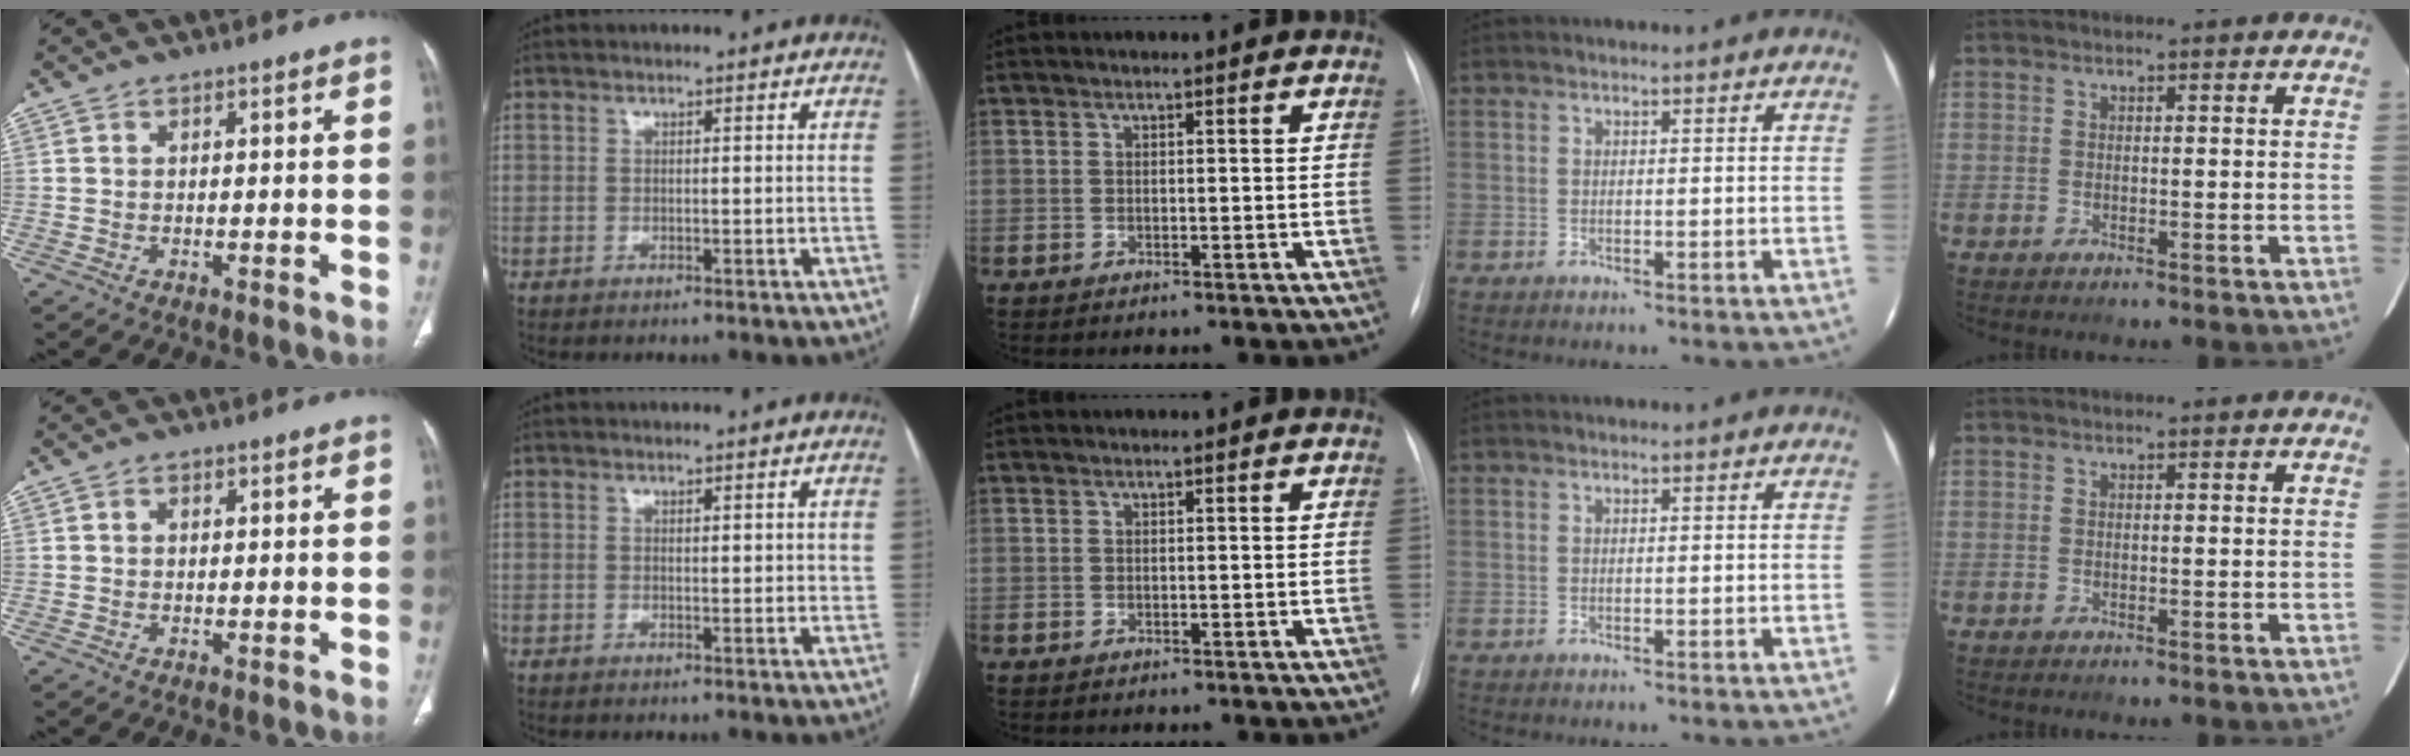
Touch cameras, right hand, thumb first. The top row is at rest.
{"thumb": {"total": 0.9, "force": [0.2, 0.7, 0.5], "torque": [-0.006, 0.002, 0.002]}, "index": {"total": 1.5, "force": [0.6, 0.5, 1.2], "torque": [-0.014, -0.002, 0.007]}}